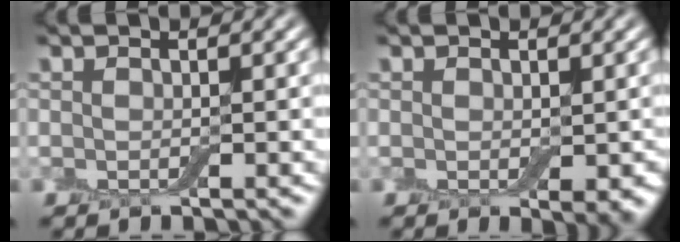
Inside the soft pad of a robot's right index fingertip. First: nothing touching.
{"total": 1.9, "force": [-0.4, 0.7, 1.8], "torque": [-0.021, -0.008, -0.002]}